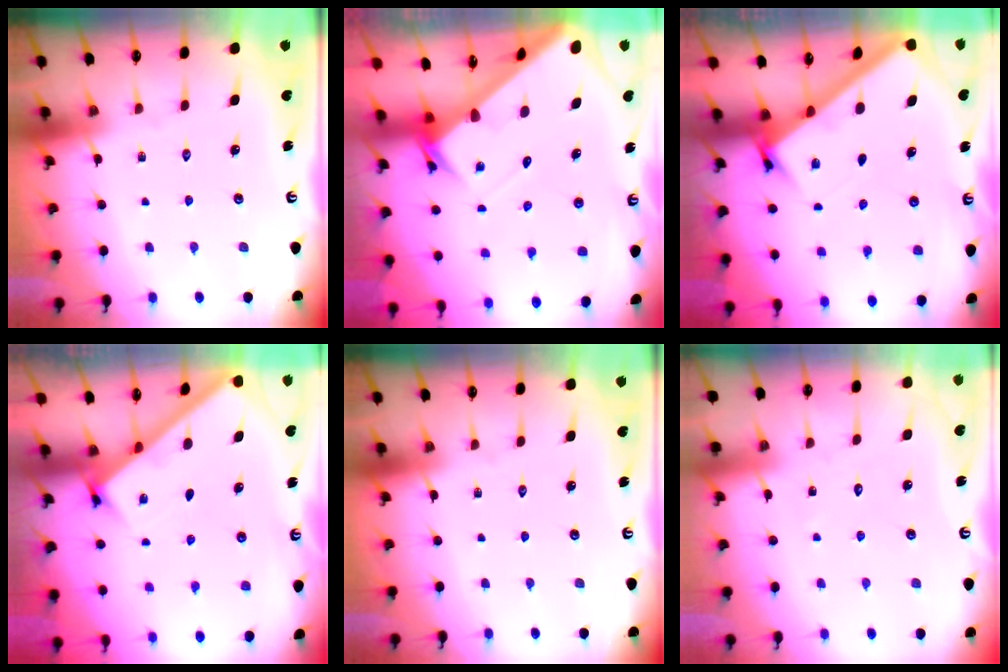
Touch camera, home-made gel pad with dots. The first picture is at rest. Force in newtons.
{"total": 3.9, "press": 3.9, "slide": 0.4}
{"total": 2.7, "press": 2.7, "slide": 0.3}
{"total": 2.8, "press": 2.8, "slide": 0.4}
{"total": 0.0}
{"total": 2.6, "press": 2.6, "slide": 0.2}